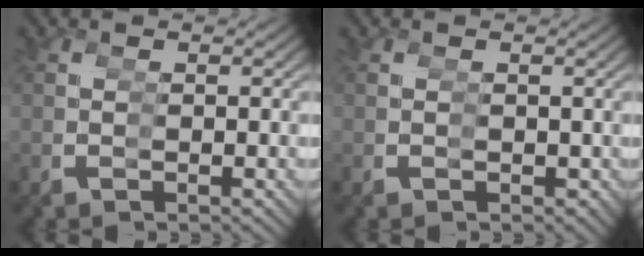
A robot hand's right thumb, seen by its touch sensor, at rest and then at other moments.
{"total": 1.2, "force": [-0.2, 1.1, 0.1], "torque": [-0.002, -0.008, 0.001]}